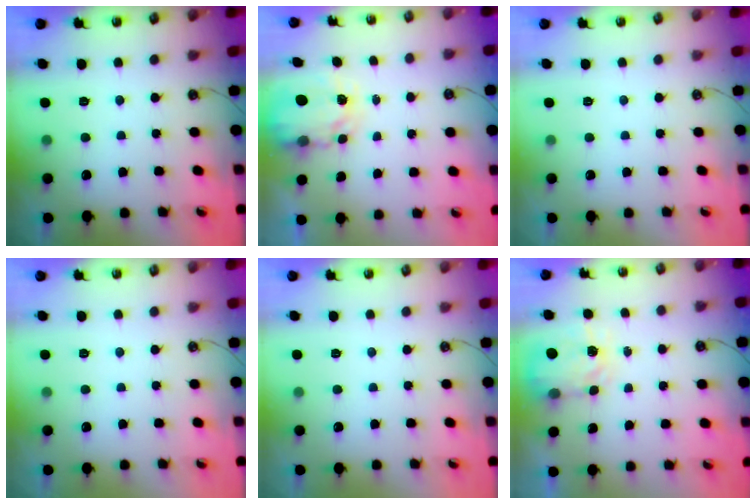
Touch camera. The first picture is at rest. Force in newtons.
{"total": 4.0, "press": 4.0, "slide": 0.1}
{"total": 0.0}
{"total": 0.0}
{"total": 0.0}
{"total": 4.0, "press": 3.9, "slide": 0.7}